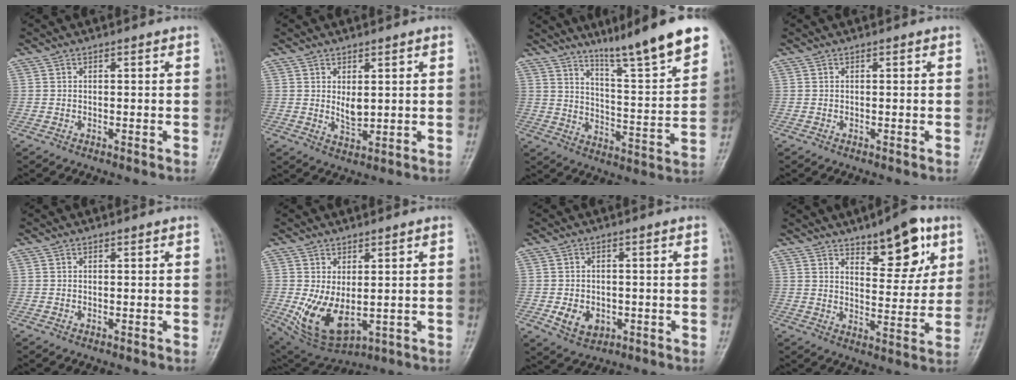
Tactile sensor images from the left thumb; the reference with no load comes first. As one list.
[{"total": 3.5, "force": [0.9, 1.8, 2.8], "torque": [-0.041, -0.015, 0.022]}, {"total": 17.0, "force": [12.8, 1.1, 11.1], "torque": [-0.145, -0.078, 0.199]}, {"total": 0.0}, {"total": 0.0}, {"total": 10.4, "force": [-0.7, 5.8, 8.6], "torque": [-0.150, -0.013, 0.015]}, {"total": 5.5, "force": [-1.4, 4.2, 3.3], "torque": [-0.045, 0.002, -0.014]}, {"total": 12.8, "force": [7.2, 5.1, 9.3], "torque": [-0.098, -0.038, 0.107]}]